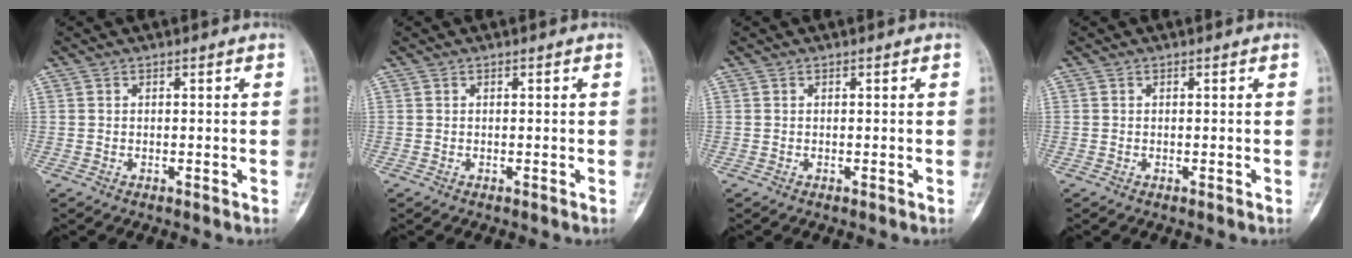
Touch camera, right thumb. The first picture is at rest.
{"total": 0.0}
{"total": 0.0}
{"total": 0.0}